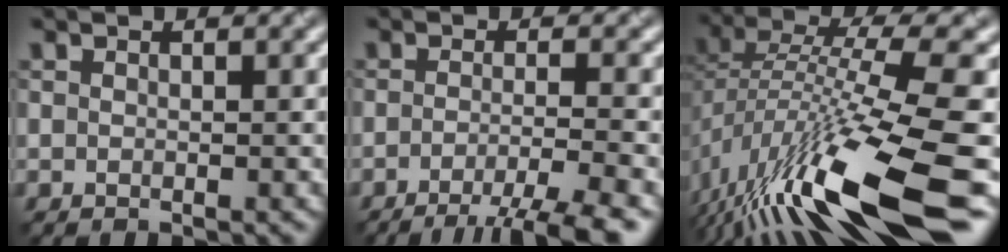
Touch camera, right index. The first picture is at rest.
{"total": 4.9, "force": [-3.0, 0.7, 3.8], "torque": [-0.053, -0.006, -0.054]}
{"total": 14.7, "force": [-6.4, 3.9, 12.7], "torque": [-0.248, -0.005, -0.104]}